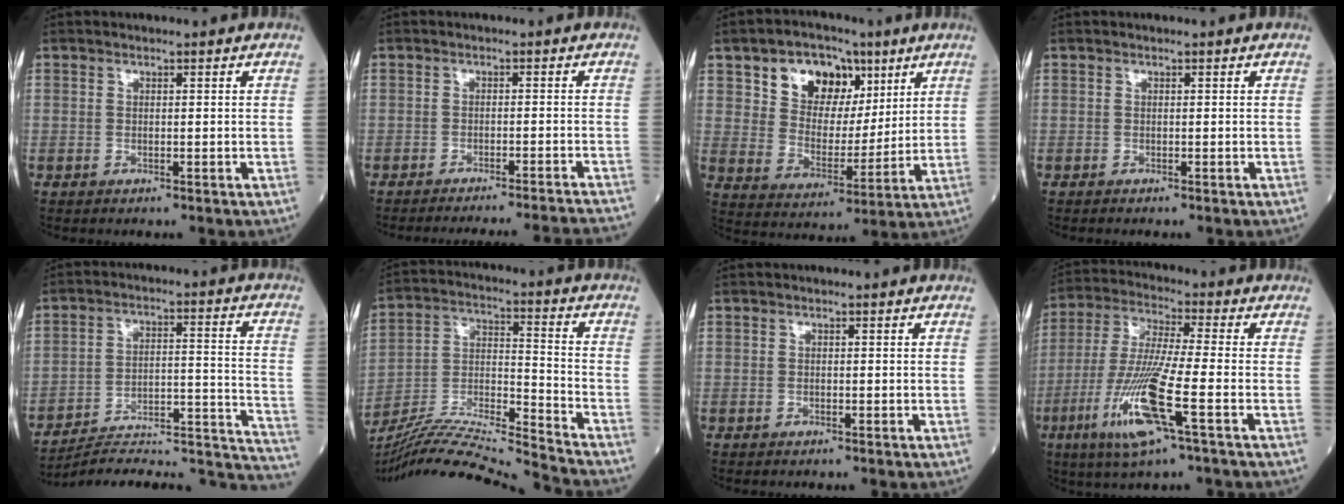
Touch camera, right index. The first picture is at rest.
{"total": 15.3, "force": [-14.7, -1.7, 3.9], "torque": [-0.042, -0.024, -0.180]}
{"total": 11.7, "force": [6.1, 7.8, 6.3], "torque": [-0.108, 0.026, 0.111]}
{"total": 0.0}
{"total": 26.0, "force": [-24.7, 2.1, 7.8], "torque": [-0.043, 0.022, -0.336]}
{"total": 19.7, "force": [-18.5, -2.0, 6.6], "torque": [-0.131, -0.012, -0.319]}
{"total": 0.0}
{"total": 13.3, "force": [-5.1, 0.1, 12.3], "torque": [-0.263, -0.023, -0.102]}